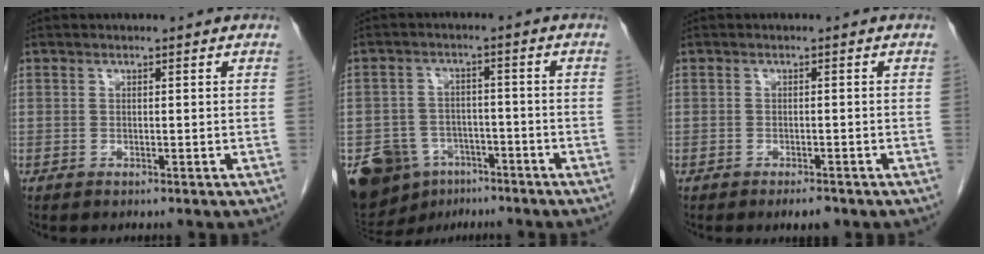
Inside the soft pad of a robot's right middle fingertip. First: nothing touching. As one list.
[{"total": 13.5, "force": [-7.8, 9.4, 5.8], "torque": [-0.136, 0.007, -0.116]}, {"total": 2.1, "force": [-1.6, 0.6, 1.3], "torque": [-0.019, -0.002, -0.018]}]